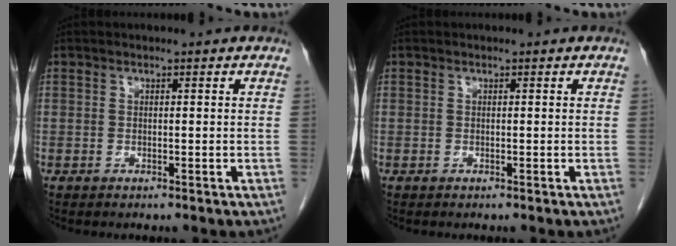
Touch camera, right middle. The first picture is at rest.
{"total": 0.0}